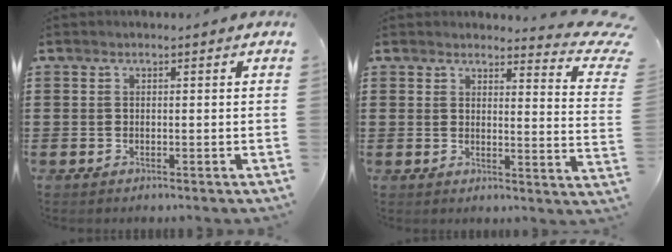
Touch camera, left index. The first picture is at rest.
{"total": 4.2, "force": [3.7, 0.2, 2.0], "torque": [-0.032, -0.024, 0.060]}